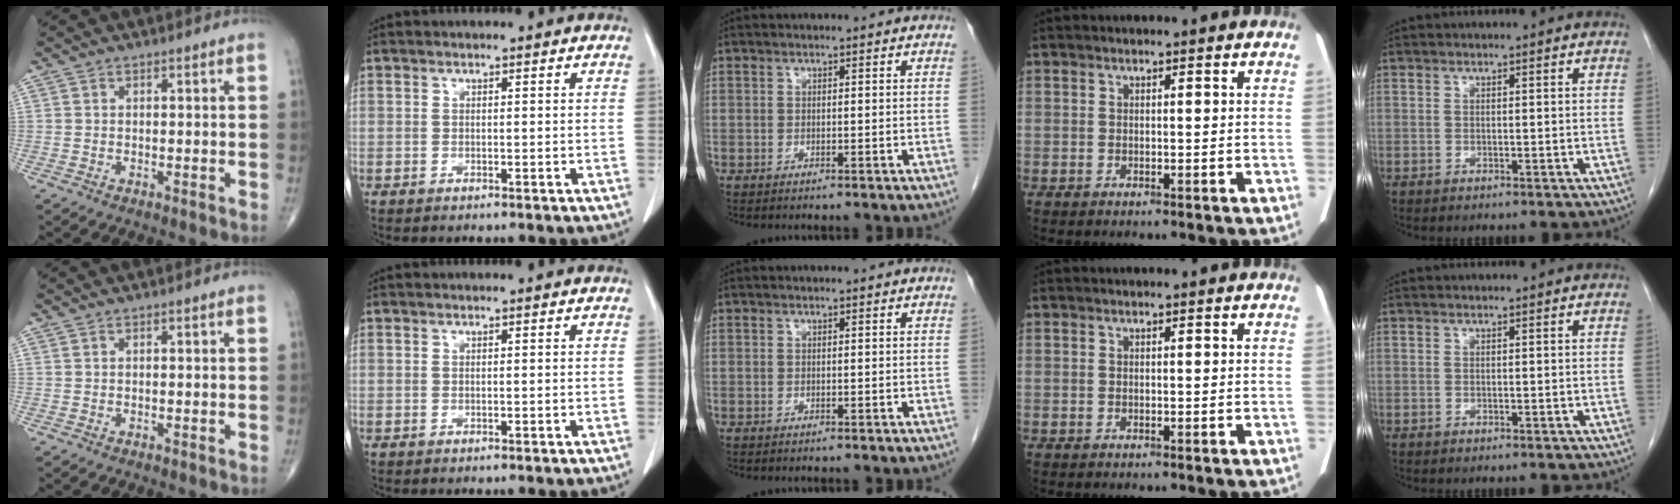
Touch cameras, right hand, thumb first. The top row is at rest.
{}